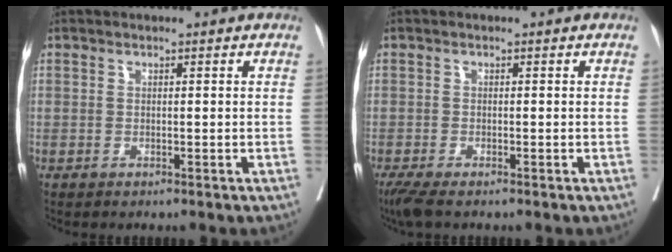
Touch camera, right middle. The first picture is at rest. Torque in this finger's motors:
{"motor_torque": [0.90, -0.88, 0.12, 0.06]}